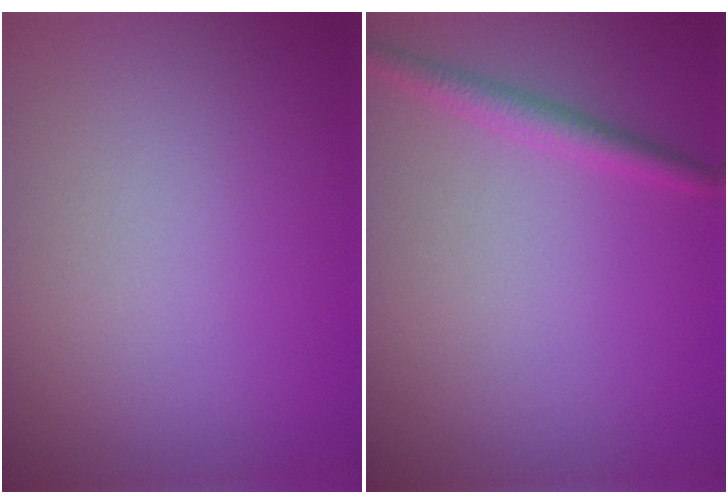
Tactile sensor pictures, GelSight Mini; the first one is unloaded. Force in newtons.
{"total": 2.0, "press": 2.0, "slide": 0.1}